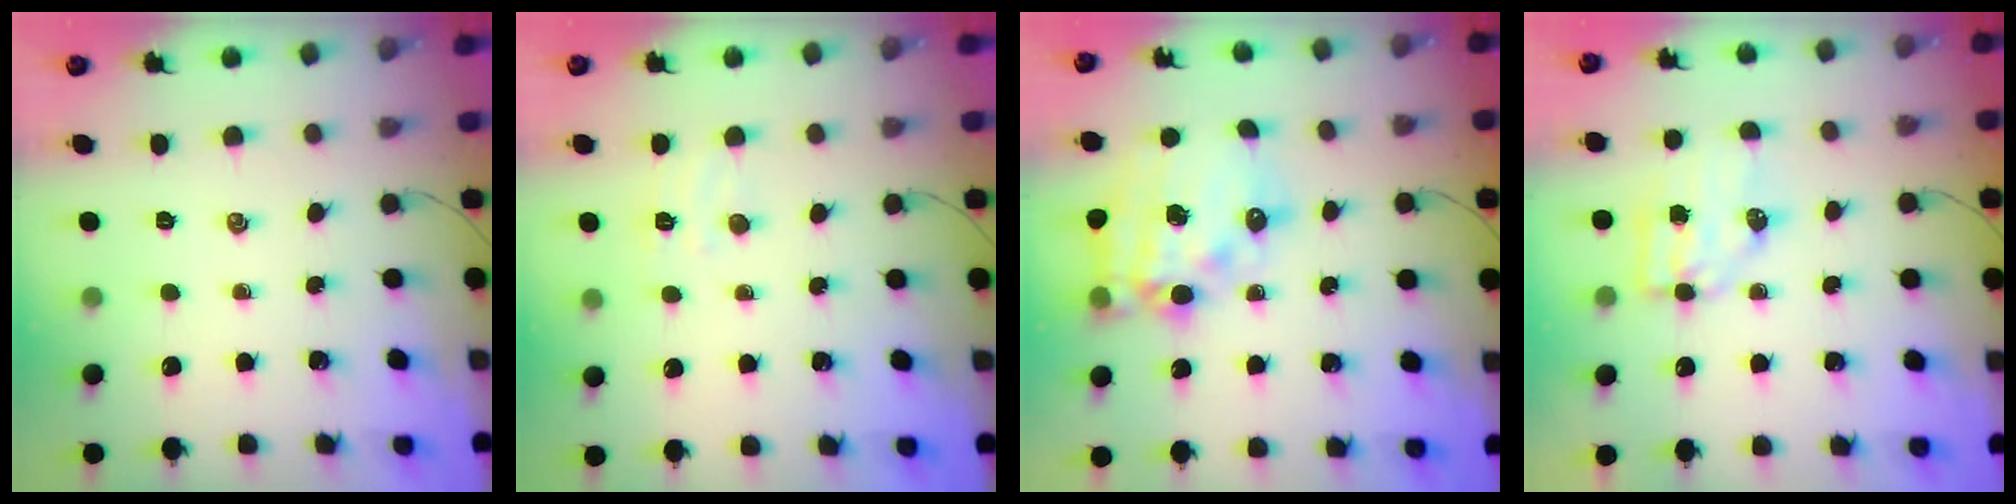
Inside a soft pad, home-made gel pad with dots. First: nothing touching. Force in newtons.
{"total": 5.1, "press": 4.9, "slide": 1.2}
{"total": 17.9, "press": 17.4, "slide": 4.3}
{"total": 6.6, "press": 6.6, "slide": 0.9}